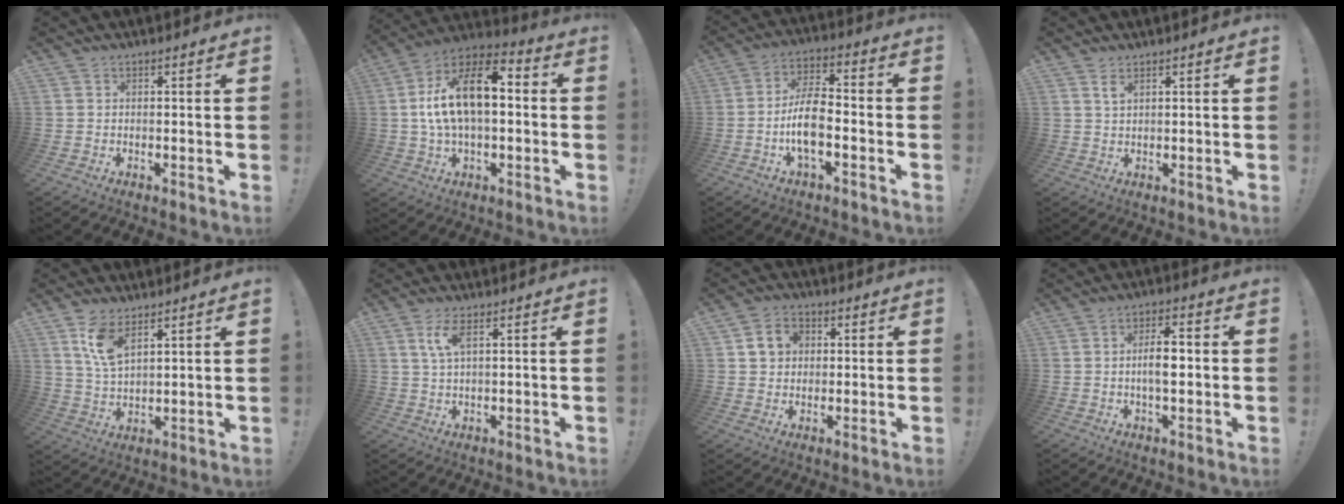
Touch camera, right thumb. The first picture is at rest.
{"total": 17.1, "force": [1.8, 8.9, 14.5], "torque": [-0.253, 0.002, 0.026]}
{"total": 11.2, "force": [-3.7, 5.1, 9.2], "torque": [-0.188, 0.014, -0.071]}
{"total": 2.3, "force": [1.4, 0.9, 1.7], "torque": [-0.028, -0.003, 0.023]}
{"total": 8.9, "force": [5.2, 4.2, 5.9], "torque": [-0.109, -0.017, 0.098]}
{"total": 4.9, "force": [2.1, 1.3, 4.3], "torque": [-0.086, 0.002, 0.036]}
{"total": 7.1, "force": [1.9, 5.9, 3.4], "torque": [-0.060, 0.013, 0.037]}
{"total": 7.0, "force": [-0.7, 3.1, 6.3], "torque": [-0.109, 0.010, -0.017]}